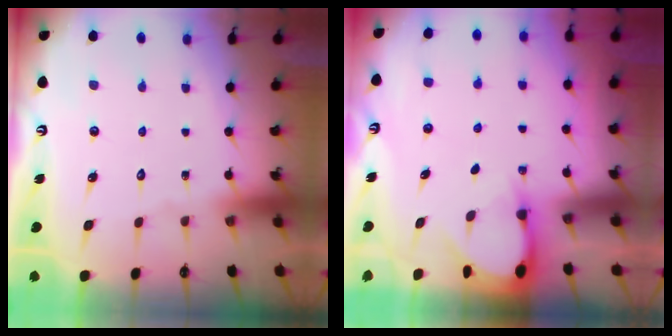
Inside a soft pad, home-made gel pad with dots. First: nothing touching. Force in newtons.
{"total": 2.9, "press": 2.9, "slide": 0.3}